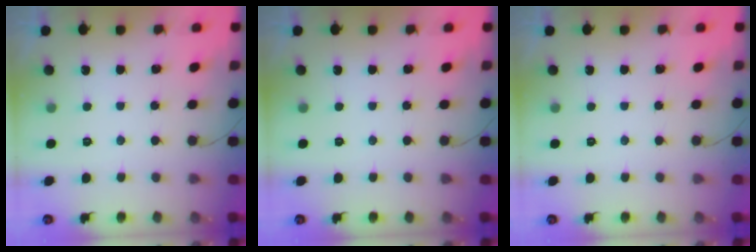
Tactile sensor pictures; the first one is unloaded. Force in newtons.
{"total": 0.0}
{"total": 0.0}